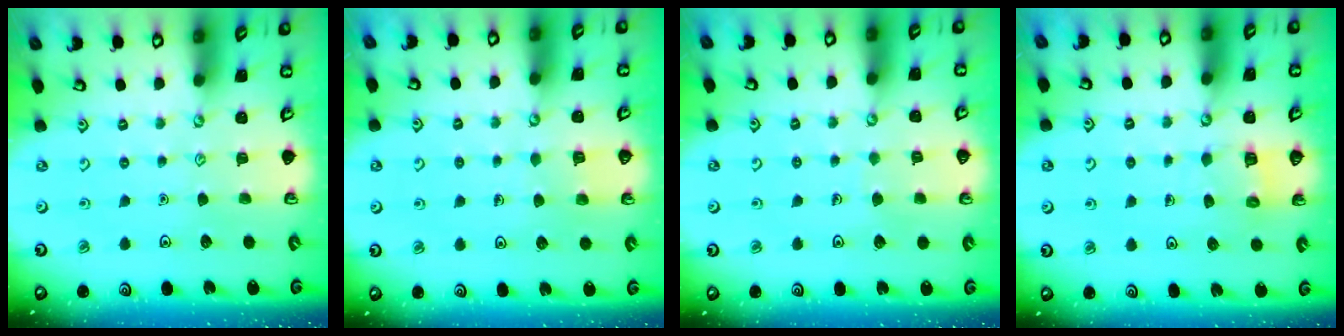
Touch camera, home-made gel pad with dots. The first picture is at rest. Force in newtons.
{"total": 2.2, "press": 2.2, "slide": 0.0}
{"total": 3.4, "press": 3.4, "slide": 0.2}
{"total": 4.7, "press": 4.7, "slide": 0.4}